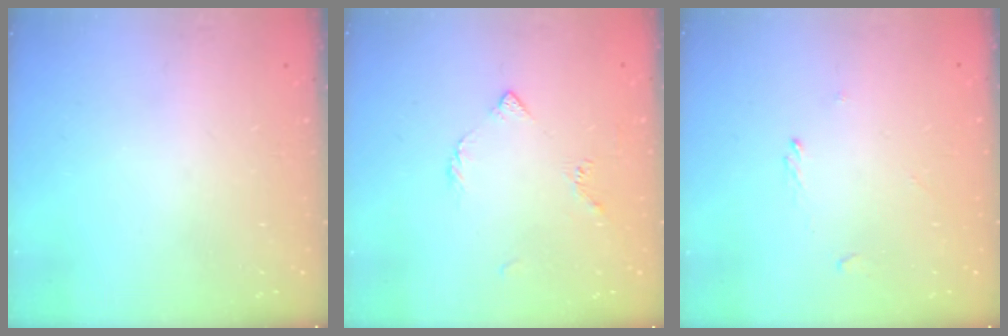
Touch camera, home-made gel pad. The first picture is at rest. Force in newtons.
{"total": 3.6, "press": 3.5, "slide": 0.8}
{"total": 0.6, "press": 0.3, "slide": 0.5}